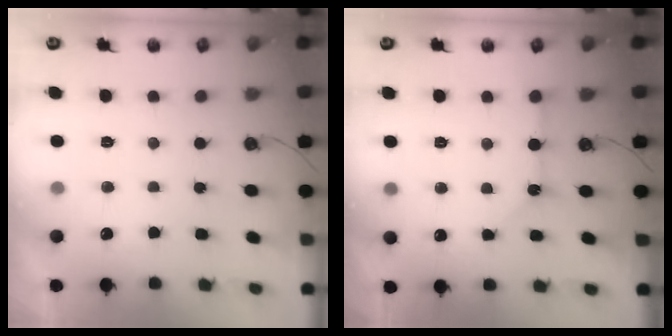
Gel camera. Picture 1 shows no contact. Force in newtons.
{"total": 2.3, "press": 2.3, "slide": 0.3}